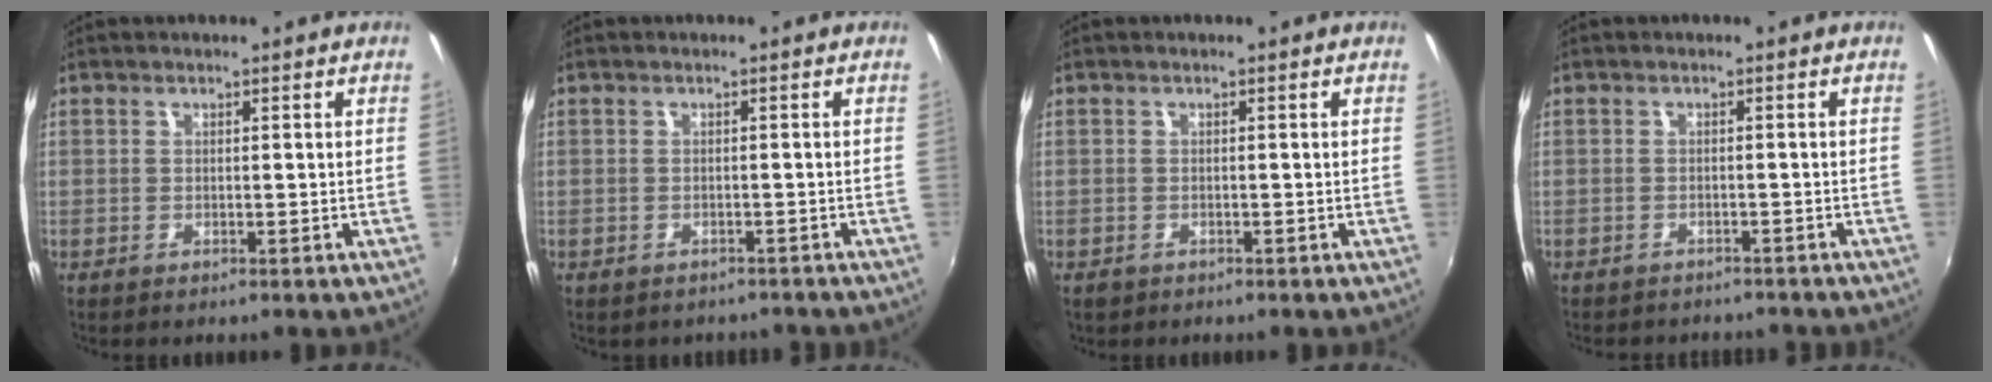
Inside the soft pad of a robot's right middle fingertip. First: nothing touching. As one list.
[{"total": 3.5, "force": [-3.0, 1.7, 0.9], "torque": [-0.020, -0.012, -0.035]}, {"total": 1.3, "force": [-0.8, 0.9, 0.3], "torque": [-0.010, -0.003, -0.012]}, {"total": 5.3, "force": [-4.8, 1.8, 1.4], "torque": [-0.039, -0.015, -0.067]}]